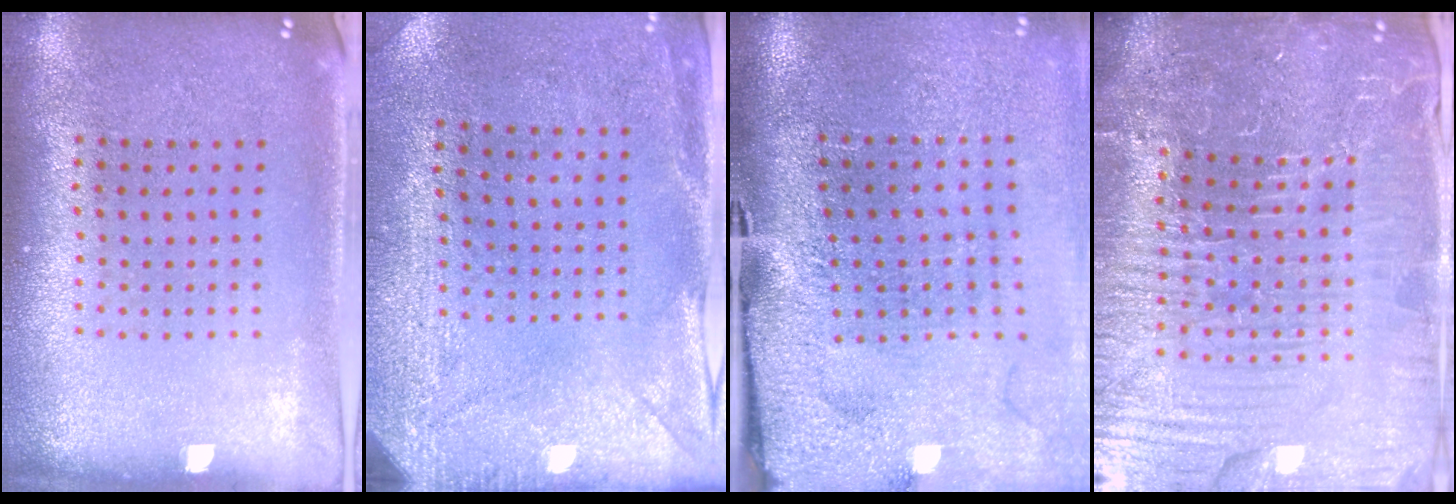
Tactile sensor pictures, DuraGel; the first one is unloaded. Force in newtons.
{"total": 3.0, "press": 2.3, "slide": 1.9}
{"total": 4.0, "press": 3.2, "slide": 2.4}
{"total": 6.3, "press": 5.7, "slide": 2.7}